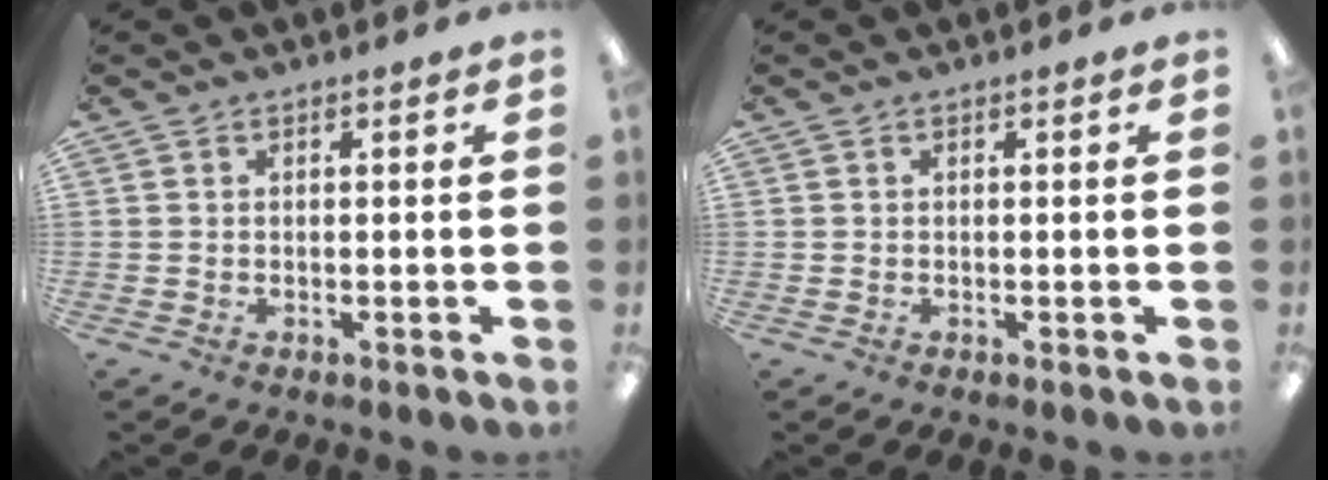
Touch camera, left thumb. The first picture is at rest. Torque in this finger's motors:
{"motor_torque": [0.01, 0.01, -0.19, 0.08, 0.00]}